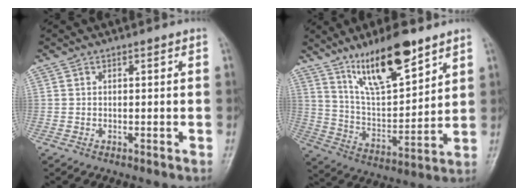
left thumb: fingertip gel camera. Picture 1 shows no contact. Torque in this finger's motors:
{"motor_torque": [0.77, 0.30, 1.15, -1.39, 0.27]}